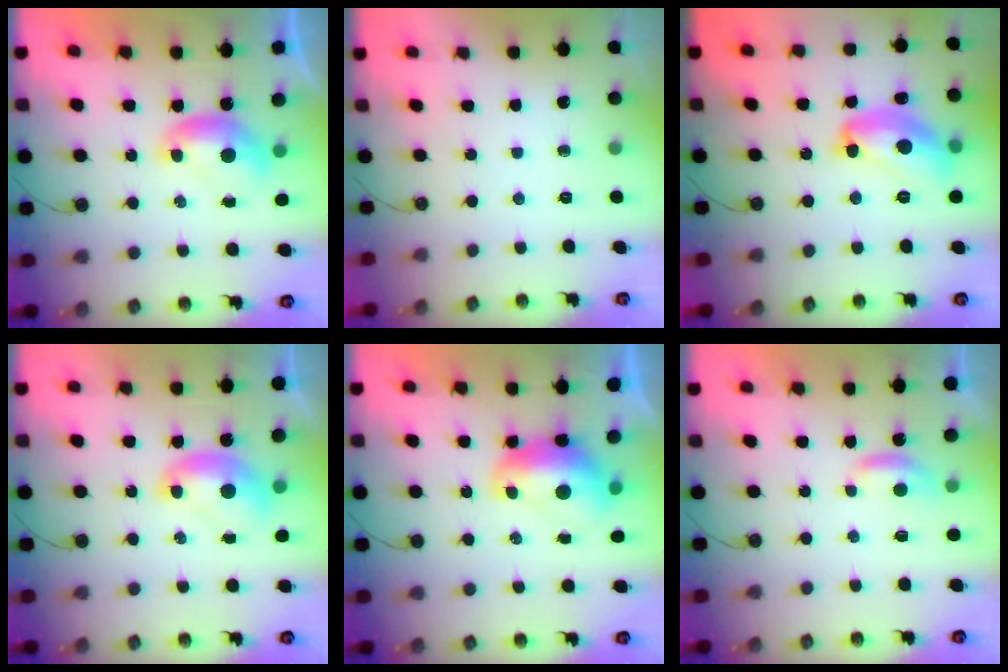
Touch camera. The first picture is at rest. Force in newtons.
{"total": 0.0}
{"total": 10.8, "press": 10.7, "slide": 0.9}
{"total": 1.4, "press": 1.4, "slide": 0.1}
{"total": 2.2, "press": 2.1, "slide": 0.6}
{"total": 2.0, "press": 2.0, "slide": 0.4}